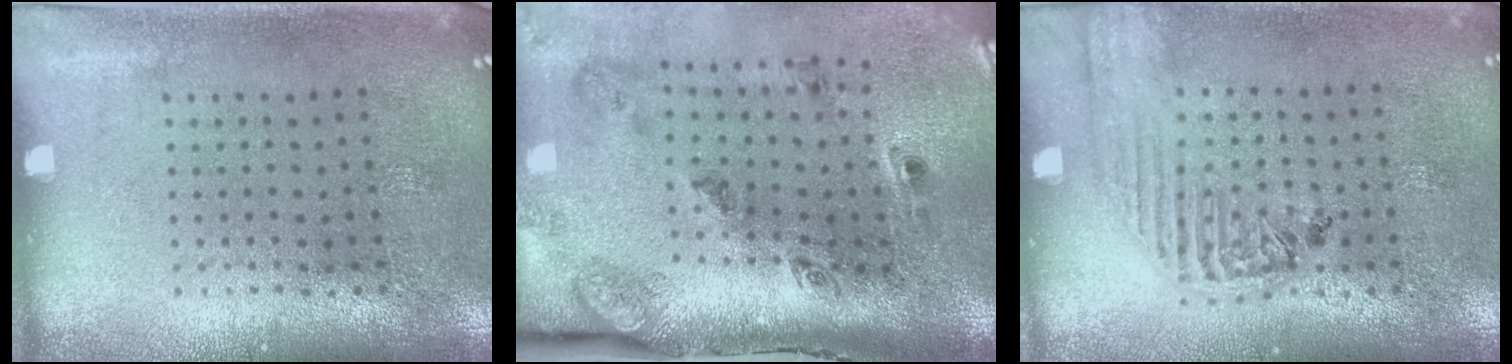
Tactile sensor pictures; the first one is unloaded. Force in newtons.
{"total": 2.9, "press": 1.8, "slide": 2.3}
{"total": 1.7, "press": 1.6, "slide": 0.6}